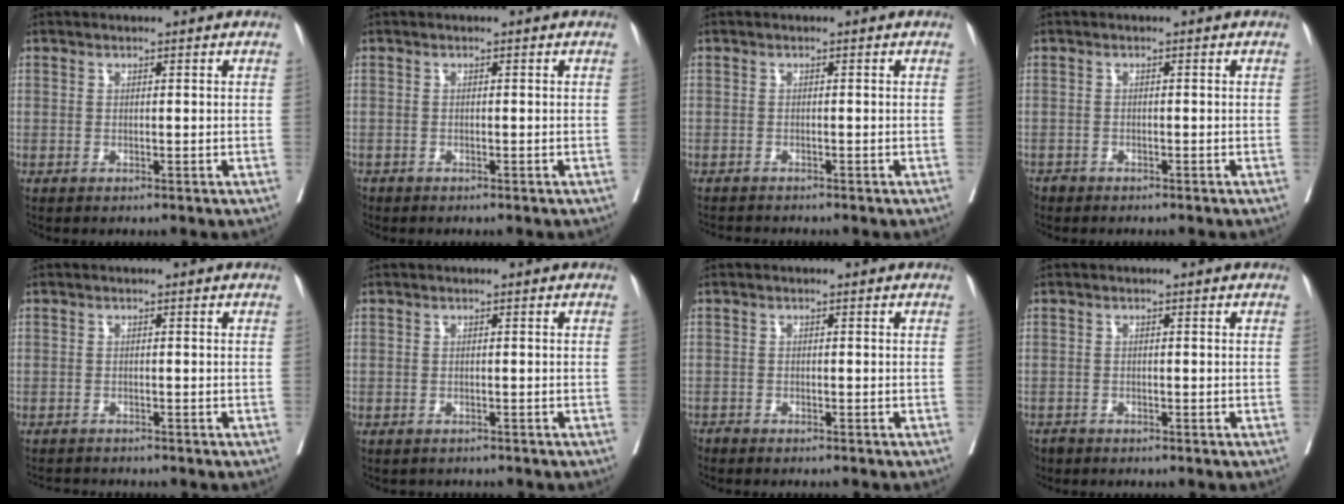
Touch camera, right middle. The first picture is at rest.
{"total": 1.3, "force": [-1.1, 0.7, 0.2], "torque": [-0.009, -0.001, -0.020]}
{"total": 2.5, "force": [-2.5, 0.2, 0.5], "torque": [-0.005, -0.008, -0.039]}
{"total": 2.1, "force": [-1.9, 1.0, 0.1], "torque": [-0.004, -0.001, -0.032]}
{"total": 3.0, "force": [-2.9, 0.3, 0.4], "torque": [-0.002, -0.009, -0.046]}
{"total": 2.3, "force": [-2.0, 1.0, 0.2], "torque": [-0.010, -0.002, -0.030]}
{"total": 3.4, "force": [-3.3, 0.4, 0.7], "torque": [-0.003, -0.007, -0.051]}
{"total": 2.1, "force": [-1.9, 1.0, 0.1], "torque": [-0.004, -0.003, -0.033]}